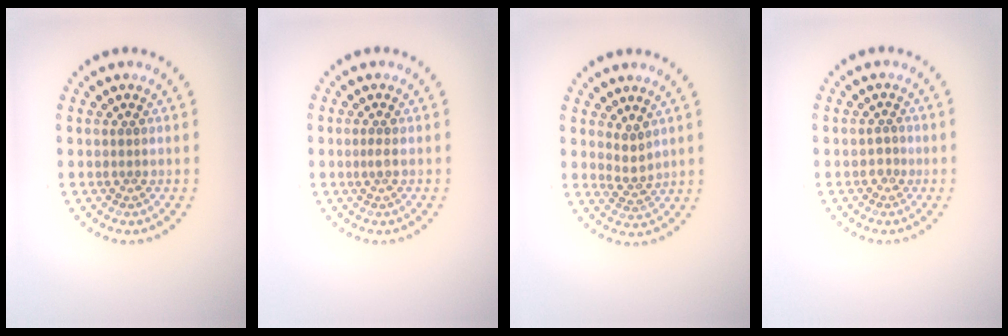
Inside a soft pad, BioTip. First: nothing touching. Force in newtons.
{"total": 0.6, "press": 0.5, "slide": 0.3}
{"total": 1.7, "press": 1.3, "slide": 1.0}
{"total": 1.0, "press": 0.8, "slide": 0.5}